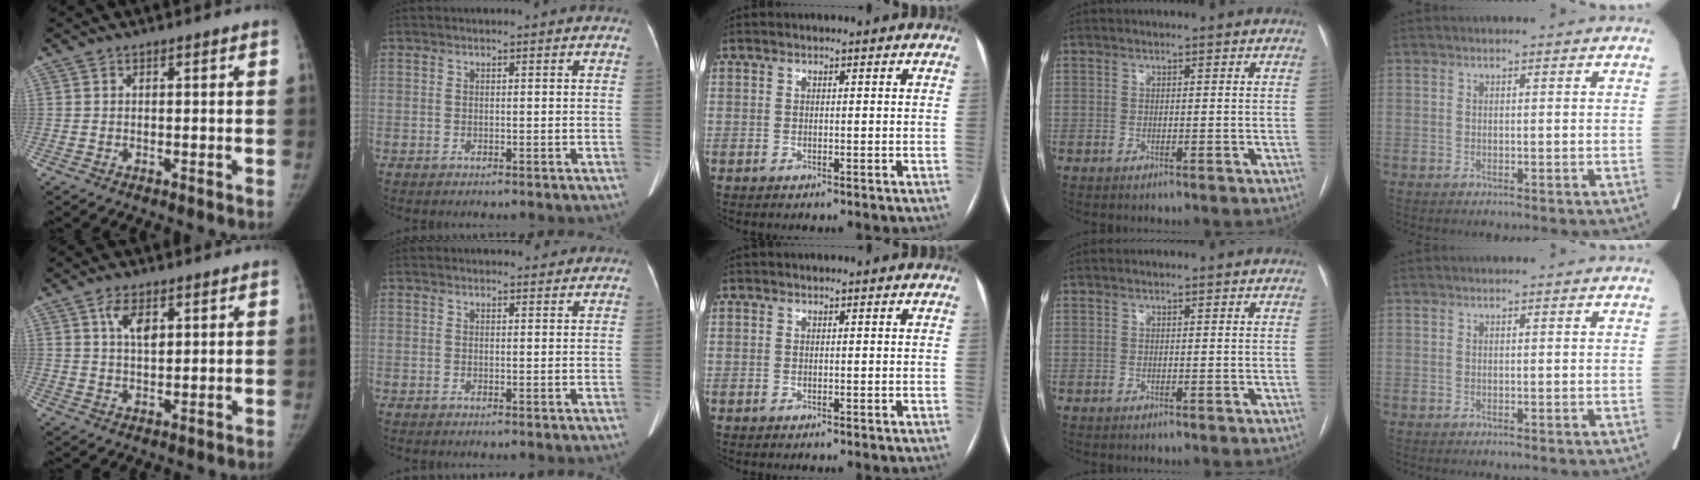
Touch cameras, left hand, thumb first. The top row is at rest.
{"thumb": {"total": 5.0, "force": [2.3, 2.4, 3.7], "torque": [-0.060, -0.009, 0.044]}, "index": {"total": 2.6, "force": [2.5, 0.8, 0.3], "torque": [-0.006, 0.007, 0.028]}}